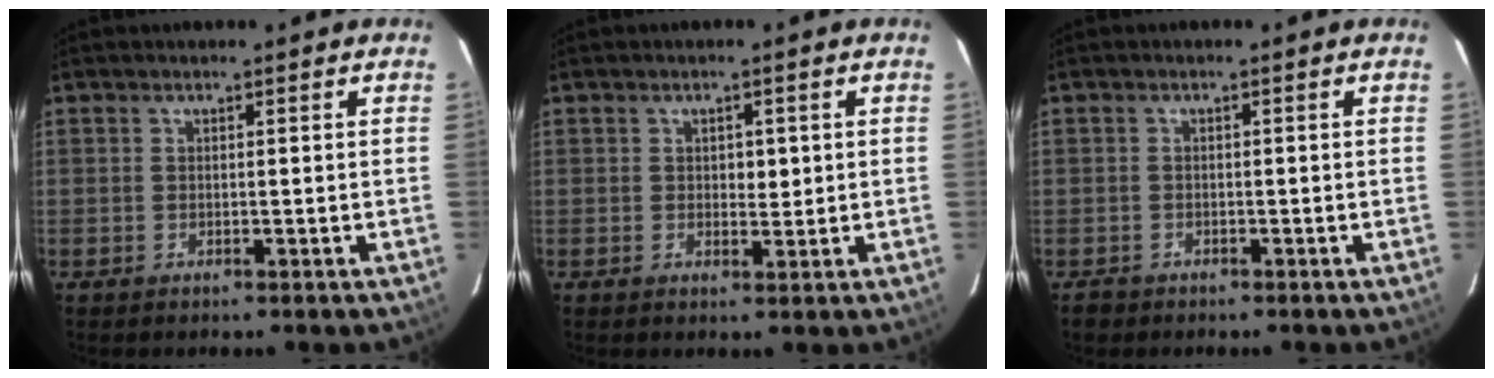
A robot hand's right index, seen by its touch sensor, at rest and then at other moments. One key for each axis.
{"total": 2.2, "fx": 0.4, "fy": 1.3, "fz": 1.6, "tx": -0.019, "ty": -0.001, "tz": 0.007}
{"total": 1.6, "fx": -1.0, "fy": 1.2, "fz": -0.1, "tx": -0.010, "ty": 0.004, "tz": -0.018}